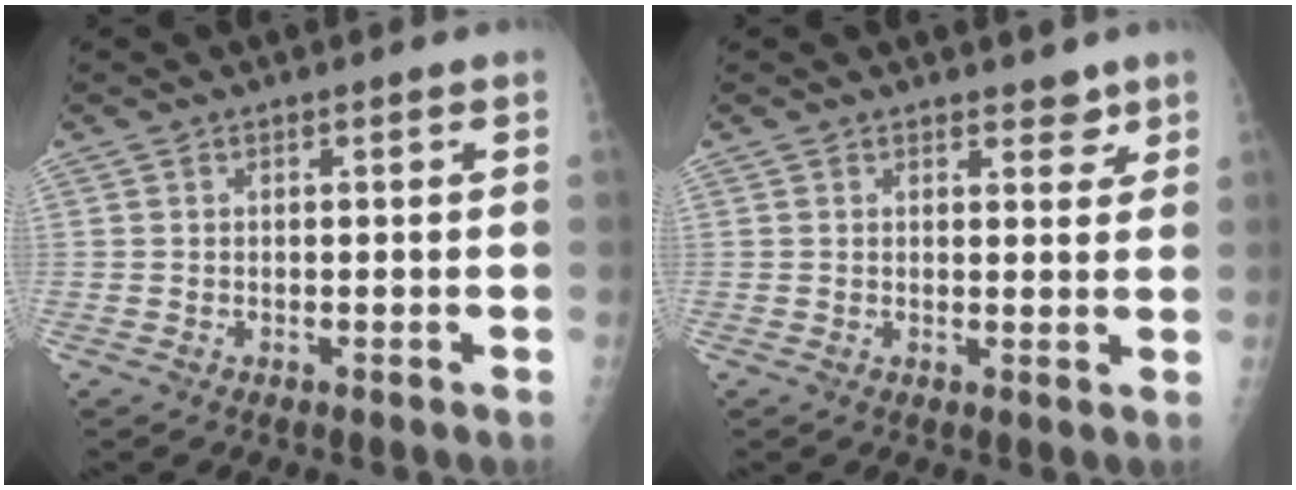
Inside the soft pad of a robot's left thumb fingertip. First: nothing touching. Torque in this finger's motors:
{"motor_torque": [-0.12, -0.03, 0.06, 0.05, 0.02]}